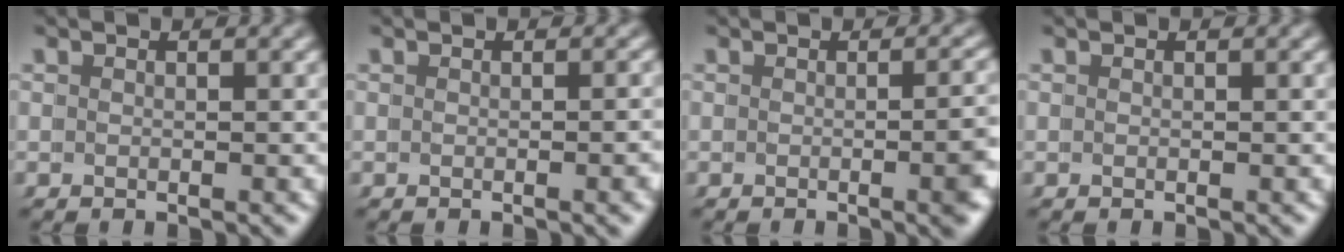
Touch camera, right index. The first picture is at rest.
{"total": 0.9, "force": [-0.3, -0.4, 0.8], "torque": [0.000, 0.006, -0.007]}
{"total": 3.0, "force": [-0.8, 0.1, 2.9], "torque": [-0.021, 0.002, -0.014]}
{"total": 0.0}